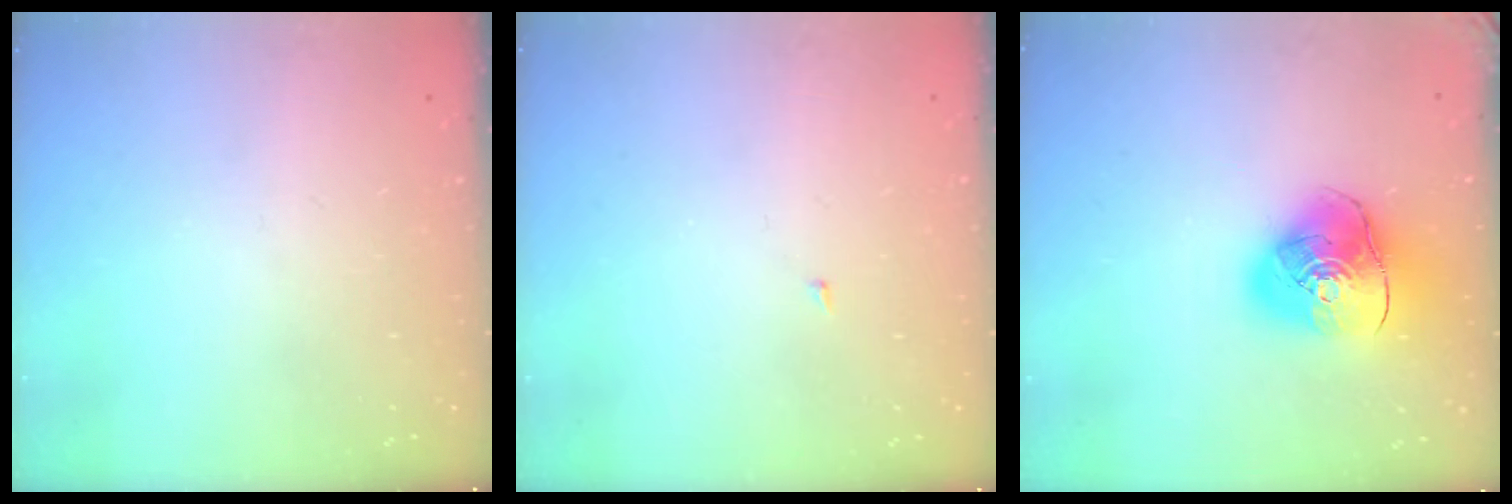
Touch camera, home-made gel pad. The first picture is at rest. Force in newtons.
{"total": 1.4, "press": 1.3, "slide": 0.1}
{"total": 14.3, "press": 14.2, "slide": 1.9}